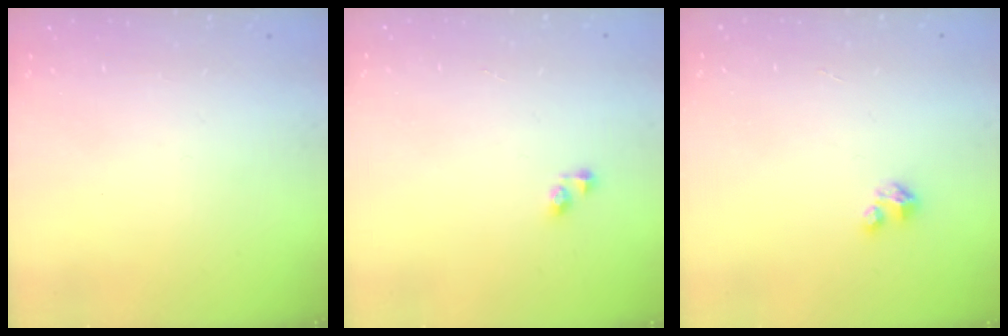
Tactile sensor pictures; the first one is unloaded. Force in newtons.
{"total": 3.4, "press": 3.4, "slide": 0.0}
{"total": 1.6, "press": 1.6, "slide": 0.2}